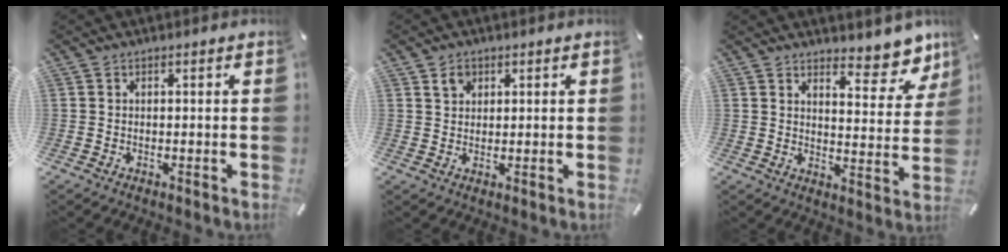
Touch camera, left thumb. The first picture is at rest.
{"total": 2.8, "force": [1.5, 2.3, 0.8], "torque": [-0.002, -0.004, 0.024]}
{"total": 9.7, "force": [8.3, 3.5, 3.5], "torque": [-0.028, -0.075, 0.144]}